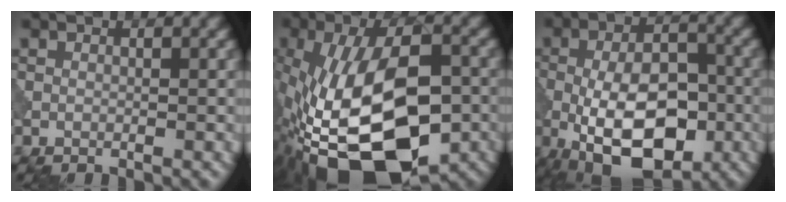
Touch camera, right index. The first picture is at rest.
{"total": 18.6, "force": [-7.4, 9.2, 14.4], "torque": [-0.268, -0.002, -0.118]}
{"total": 12.0, "force": [-4.2, 5.8, 9.6], "torque": [-0.155, 0.000, -0.074]}